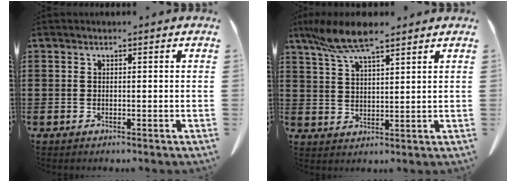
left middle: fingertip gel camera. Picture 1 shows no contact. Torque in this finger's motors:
{"motor_torque": [0.77, 0.69, 0.39, 0.13]}